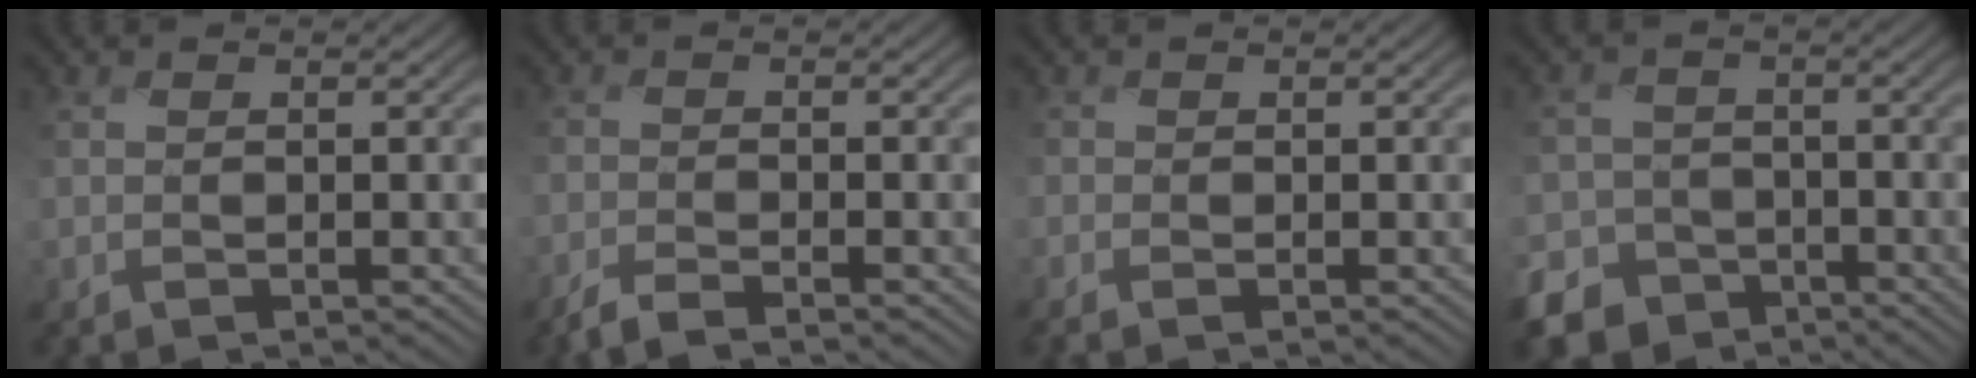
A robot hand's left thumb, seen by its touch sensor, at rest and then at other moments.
{"total": 2.7, "force": [-2.3, 0.3, 1.5], "torque": [-0.028, -0.003, -0.053]}
{"total": 1.4, "force": [-1.0, 0.8, 0.6], "torque": [-0.018, -0.007, -0.026]}
{"total": 9.3, "force": [-6.1, 6.9, 1.6], "torque": [-0.055, -0.033, -0.114]}